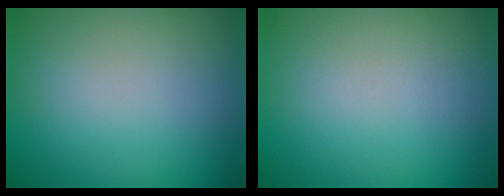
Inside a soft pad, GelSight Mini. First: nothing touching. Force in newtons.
{"total": 0.0}